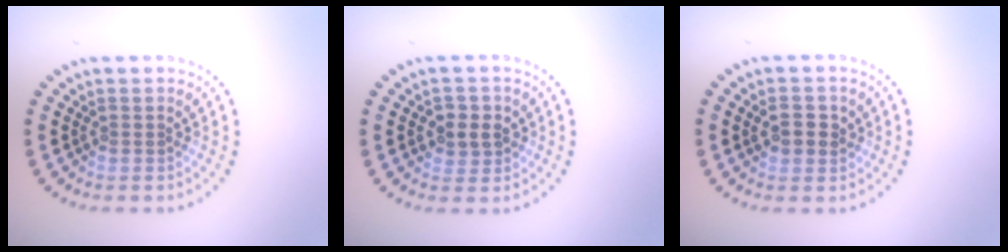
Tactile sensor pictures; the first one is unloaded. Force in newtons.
{"total": 2.3, "press": 2.2, "slide": 0.7}
{"total": 2.4, "press": 2.4, "slide": 0.5}